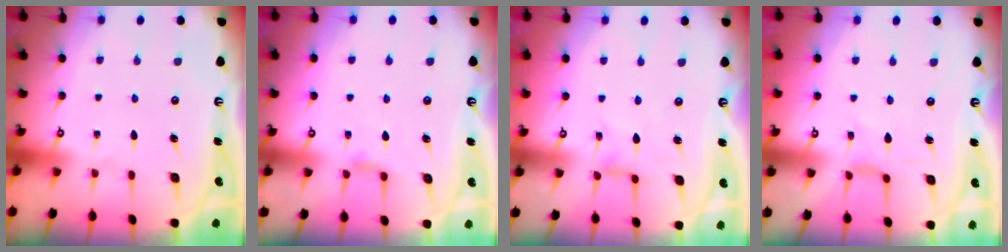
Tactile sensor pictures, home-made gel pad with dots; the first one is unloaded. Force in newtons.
{"total": 2.3, "press": 2.3, "slide": 0.4}
{"total": 1.2, "press": 1.2, "slide": 0.1}
{"total": 1.2, "press": 1.2, "slide": 0.0}